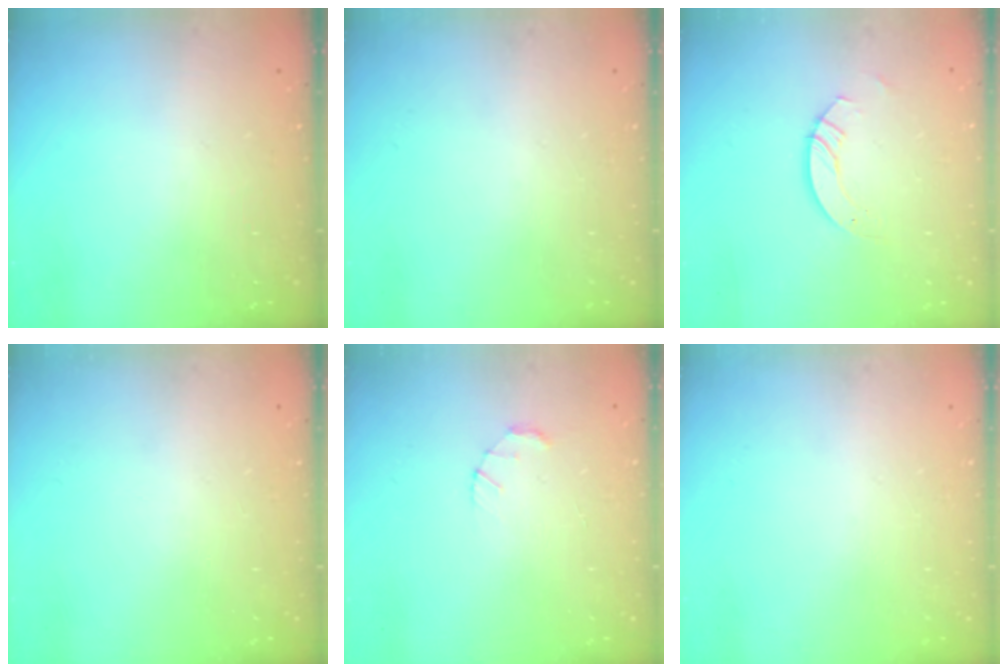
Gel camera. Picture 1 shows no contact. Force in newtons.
{"total": 0.0}
{"total": 3.7, "press": 3.7, "slide": 0.3}
{"total": 0.0}
{"total": 1.5, "press": 1.5, "slide": 0.3}
{"total": 0.0}